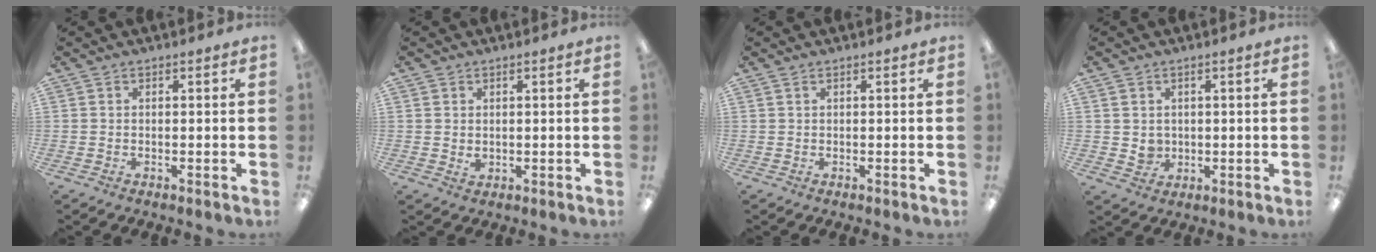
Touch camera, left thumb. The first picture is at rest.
{"total": 1.7, "force": [0.8, 1.4, 0.7], "torque": [-0.007, -0.002, 0.012]}
{"total": 0.6, "force": [0.3, 0.1, 0.5], "torque": [-0.010, 0.000, 0.006]}
{"total": 3.0, "force": [1.0, 2.8, 0.5], "torque": [-0.007, -0.004, 0.018]}